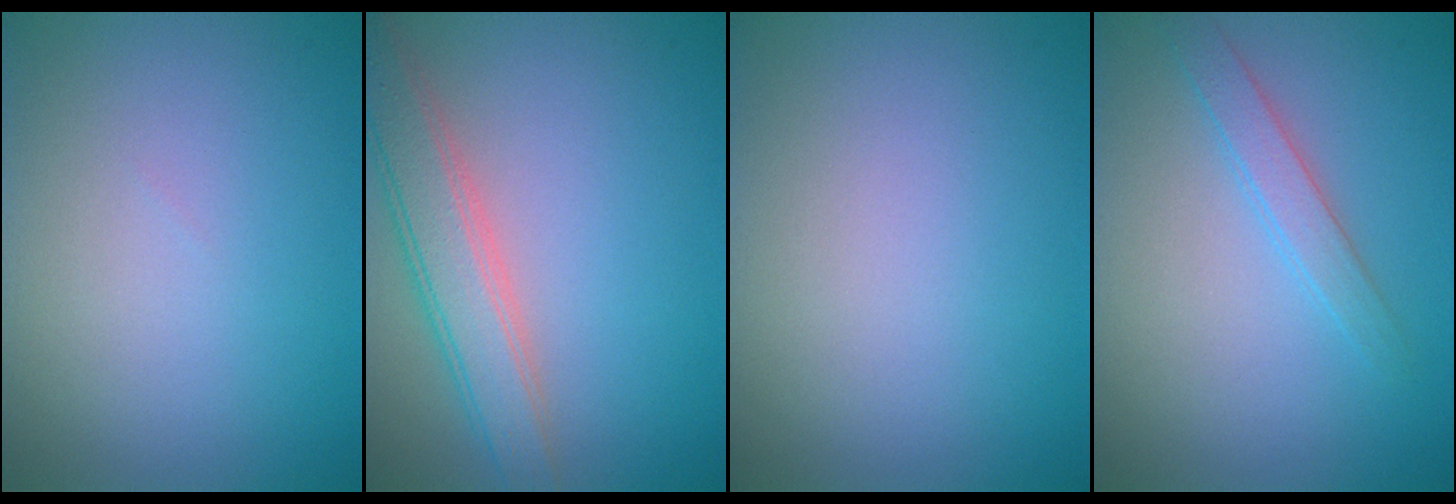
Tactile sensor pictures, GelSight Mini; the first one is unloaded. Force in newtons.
{"total": 4.8, "press": 4.8, "slide": 0.1}
{"total": 0.0}
{"total": 2.0, "press": 2.0, "slide": 0.1}